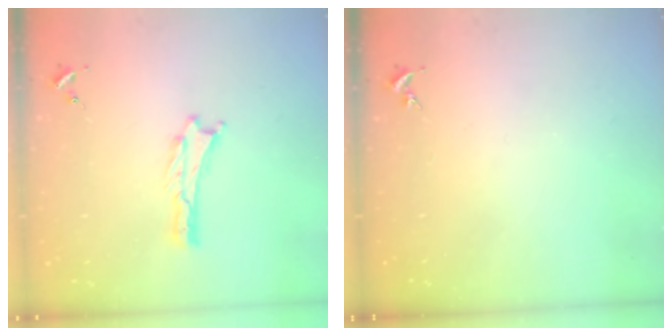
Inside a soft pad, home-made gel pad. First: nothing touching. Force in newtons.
{"total": 0.0}